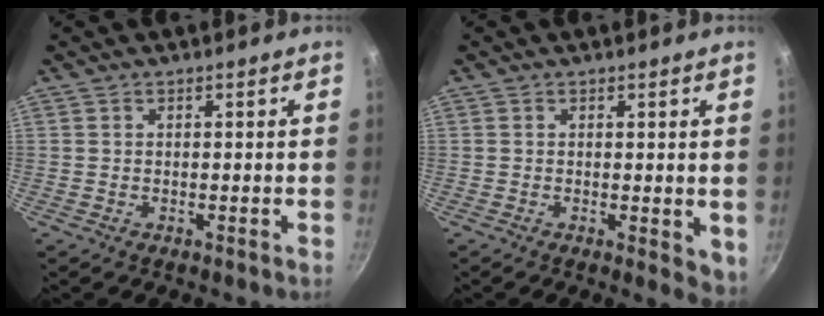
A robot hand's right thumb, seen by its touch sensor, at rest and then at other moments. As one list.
[{"total": 4.0, "force": [0.0, 1.8, 3.5], "torque": [-0.039, -0.011, 0.000]}]